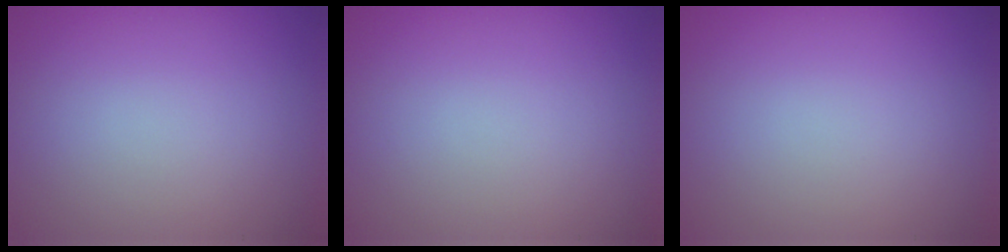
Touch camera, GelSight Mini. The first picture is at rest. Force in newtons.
{"total": 0.0}
{"total": 0.0}